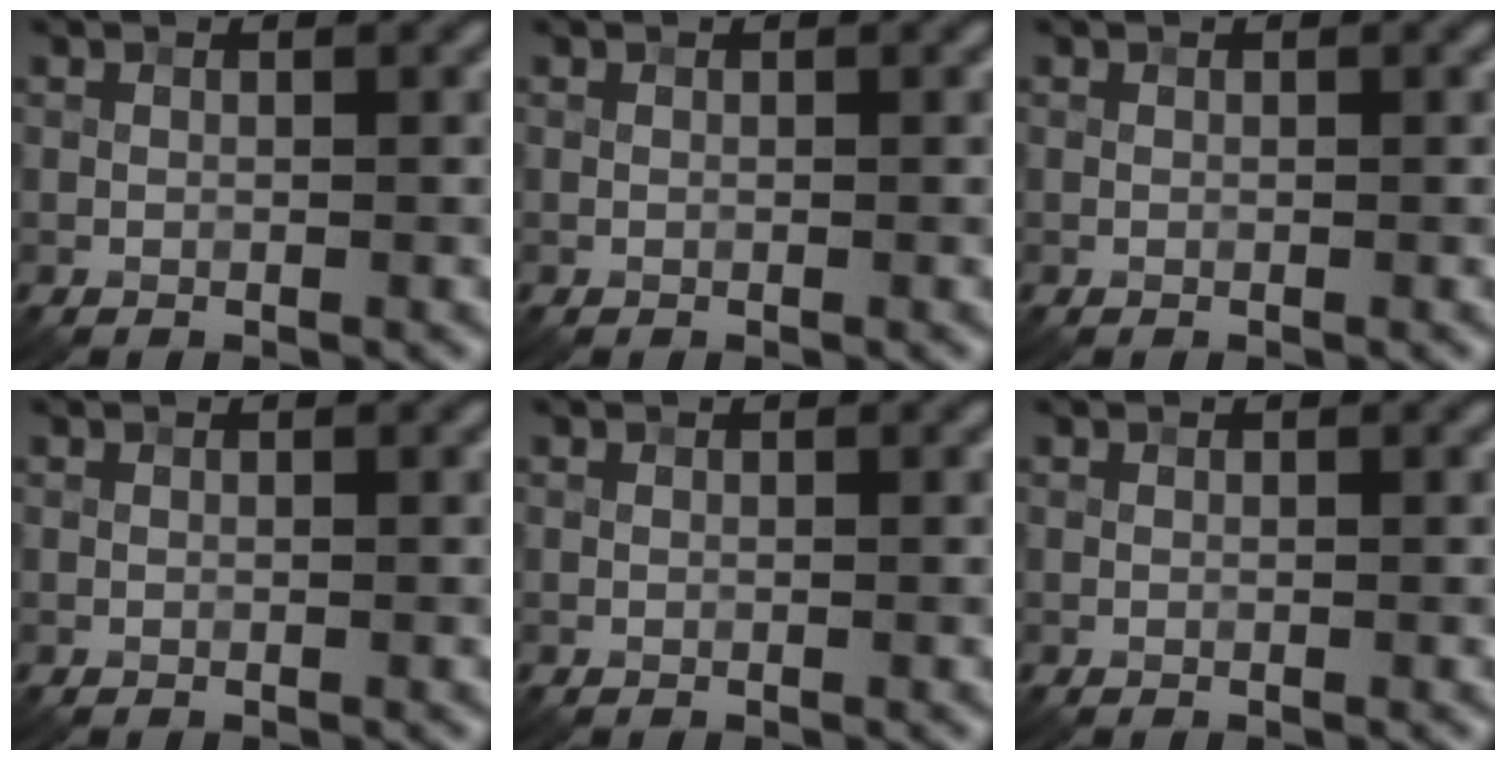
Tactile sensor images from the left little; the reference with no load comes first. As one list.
[{"total": 0.0}, {"total": 0.0}, {"total": 0.0}, {"total": 0.0}, {"total": 0.0}]